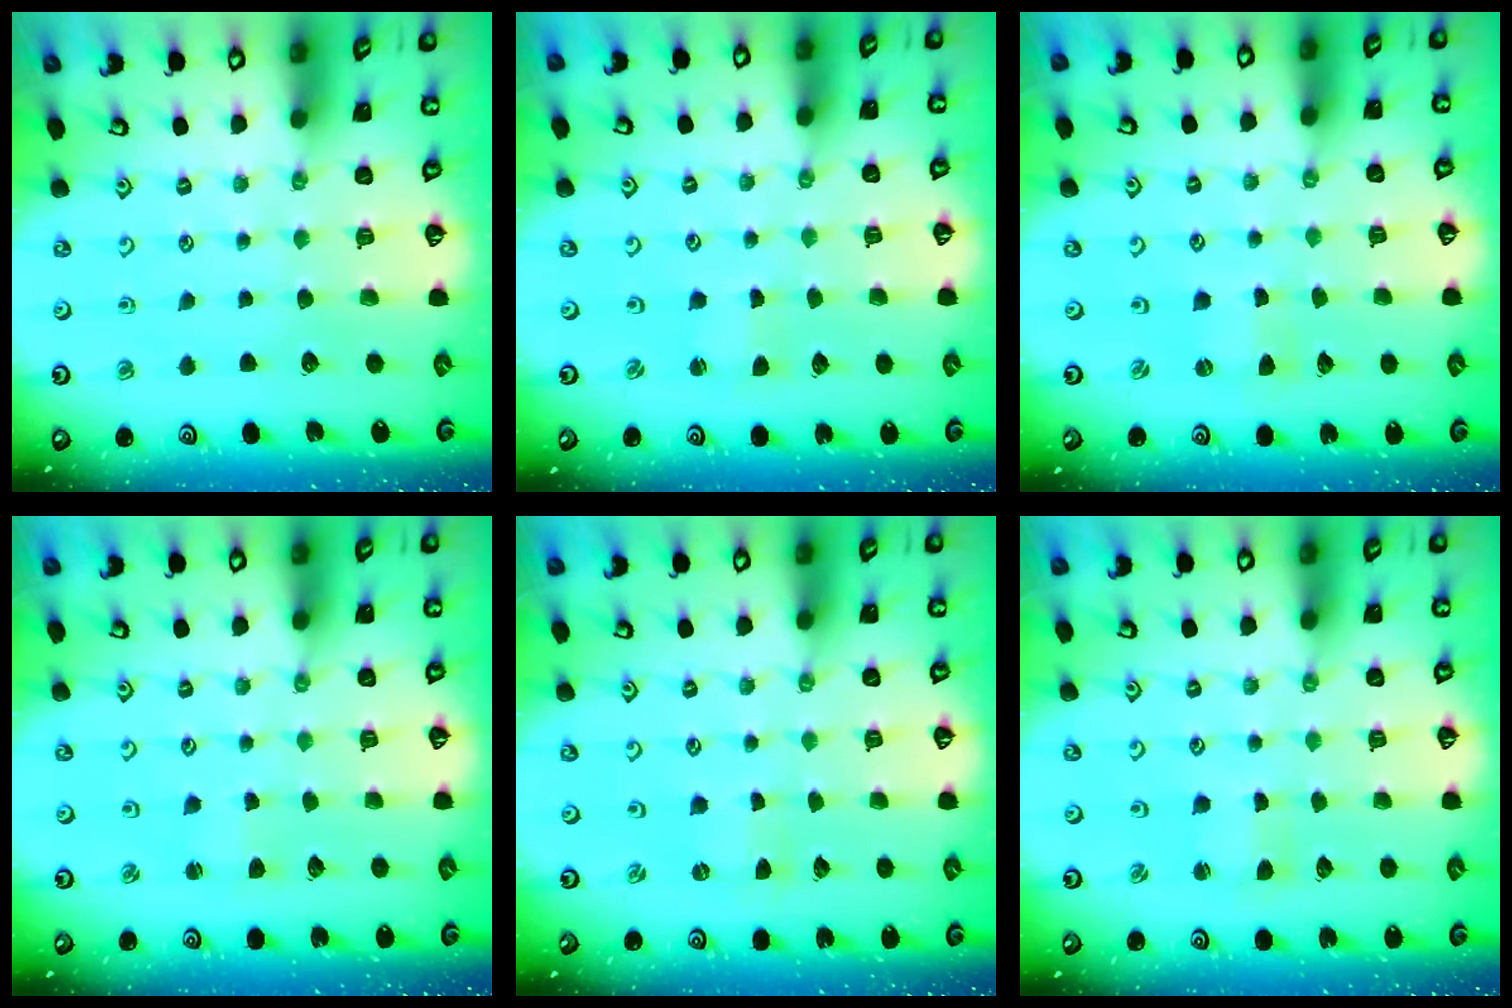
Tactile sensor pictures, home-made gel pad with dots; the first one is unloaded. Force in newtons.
{"total": 1.0, "press": 1.0, "slide": 0.1}
{"total": 0.0}
{"total": 1.8, "press": 1.8, "slide": 0.2}
{"total": 0.0}
{"total": 1.3, "press": 1.3, "slide": 0.3}